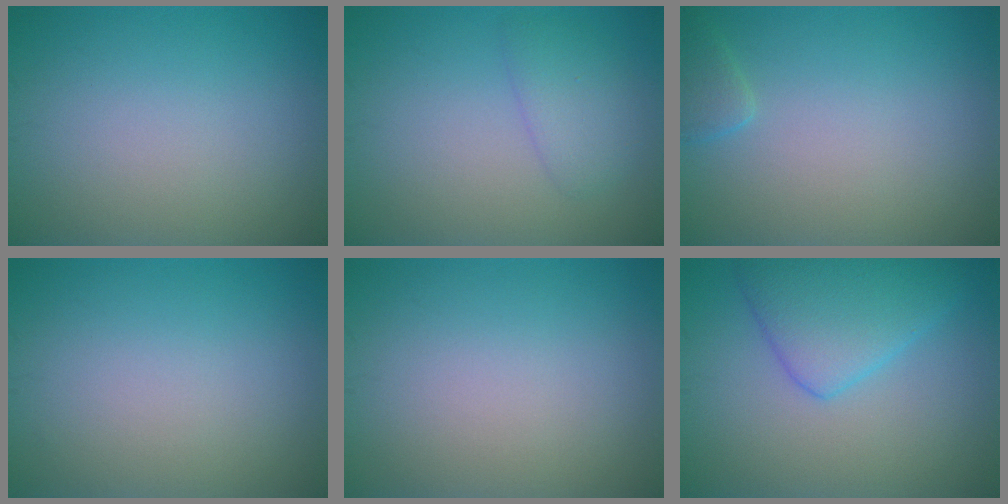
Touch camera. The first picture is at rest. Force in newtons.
{"total": 2.2, "press": 2.2, "slide": 0.1}
{"total": 1.4, "press": 1.4, "slide": 0.1}
{"total": 0.0}
{"total": 0.0}
{"total": 5.0, "press": 5.0, "slide": 0.4}